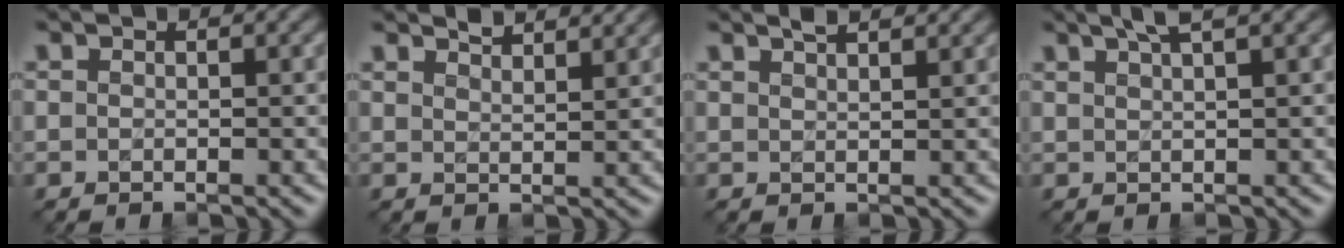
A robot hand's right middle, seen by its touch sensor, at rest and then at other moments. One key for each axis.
{"total": 2.8, "fx": 2.6, "fy": 0.5, "fz": 1.0, "tx": -0.004, "ty": 0.002, "tz": 0.030}
{"total": 2.9, "fx": 2.2, "fy": 0.9, "fz": 1.5, "tx": 0.001, "ty": 0.013, "tz": 0.012}
{"total": 2.9, "fx": 2.1, "fy": 0.5, "fz": 2.0, "tx": -0.017, "ty": 0.011, "tz": 0.027}